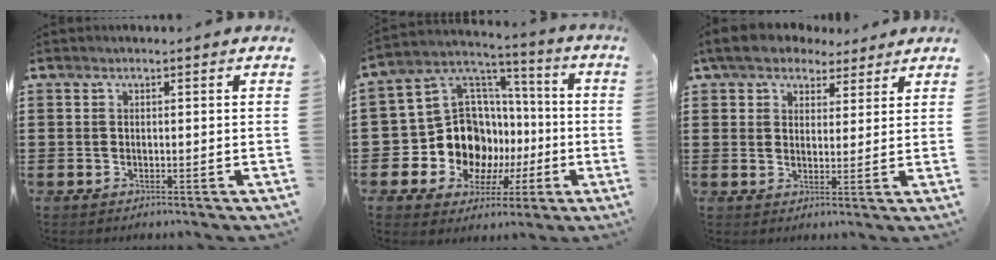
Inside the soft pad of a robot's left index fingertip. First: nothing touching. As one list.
[{"total": 13.7, "force": [-3.6, 12.0, 5.6], "torque": [-0.155, -0.003, -0.057]}, {"total": 5.8, "force": [4.8, 2.7, 2.0], "torque": [-0.060, 0.002, 0.088]}]